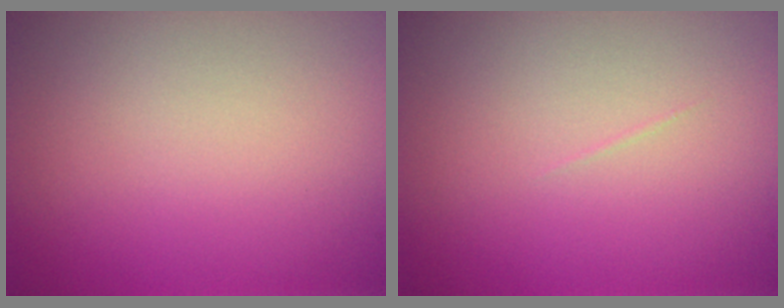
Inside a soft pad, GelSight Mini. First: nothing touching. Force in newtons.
{"total": 0.0}